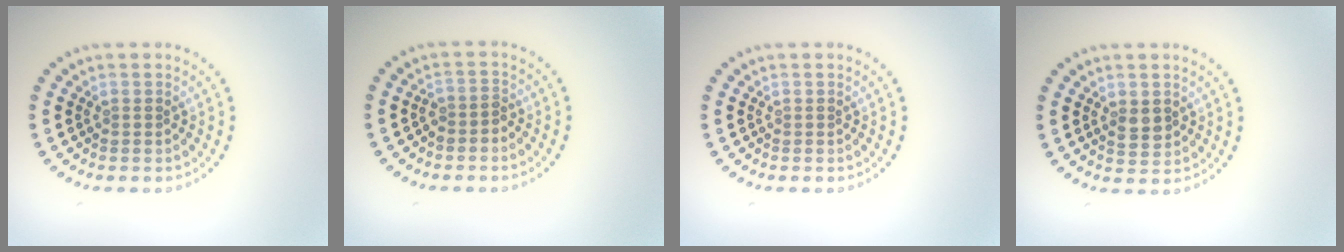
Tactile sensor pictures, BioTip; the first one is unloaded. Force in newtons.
{"total": 1.6, "press": 1.2, "slide": 1.1}
{"total": 0.0}
{"total": 1.7, "press": 1.7, "slide": 0.1}